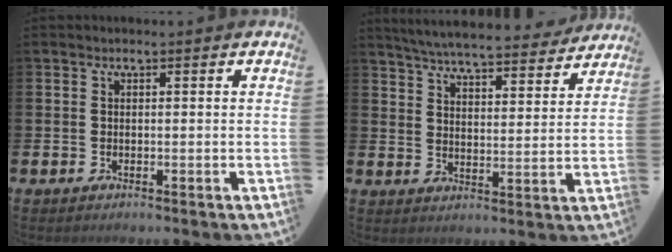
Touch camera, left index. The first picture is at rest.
{"total": 6.1, "force": [5.9, 0.6, 1.4], "torque": [-0.050, -0.041, 0.103]}